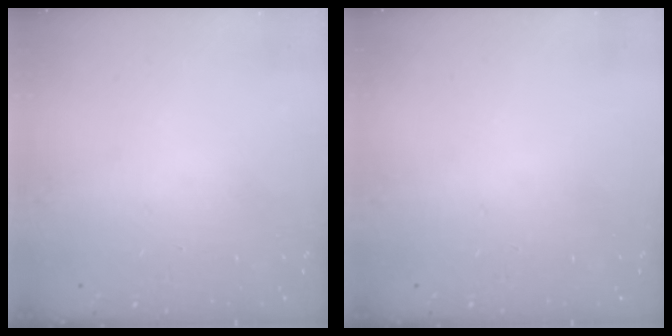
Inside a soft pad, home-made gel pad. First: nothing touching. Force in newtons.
{"total": 0.0}